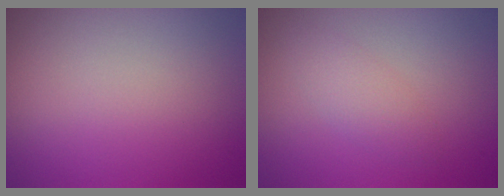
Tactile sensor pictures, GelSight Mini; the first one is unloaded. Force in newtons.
{"total": 1.8, "press": 1.8, "slide": 0.2}